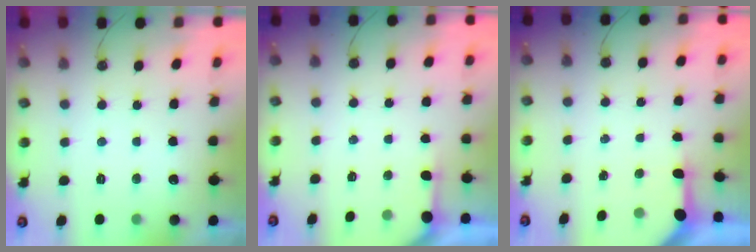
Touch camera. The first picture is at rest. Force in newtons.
{"total": 1.7, "press": 1.7, "slide": 0.2}
{"total": 3.5, "press": 3.5, "slide": 0.4}